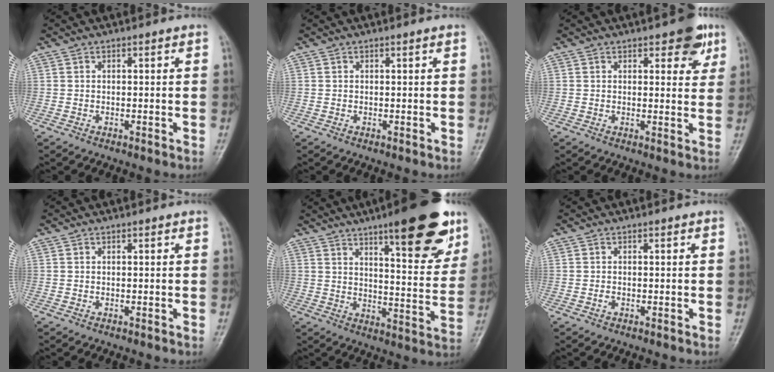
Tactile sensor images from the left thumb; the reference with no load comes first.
{"total": 0.5, "force": [0.3, 0.0, 0.4], "torque": [-0.009, 0.000, 0.004]}
{"total": 6.2, "force": [3.5, 2.7, 4.4], "torque": [-0.029, -0.013, 0.037]}
{"total": 0.0}
{"total": 18.5, "force": [11.2, 5.0, 13.9], "torque": [-0.149, -0.055, 0.159]}
{"total": 0.7, "force": [-0.1, 0.5, 0.5], "torque": [-0.004, 0.001, -0.003]}